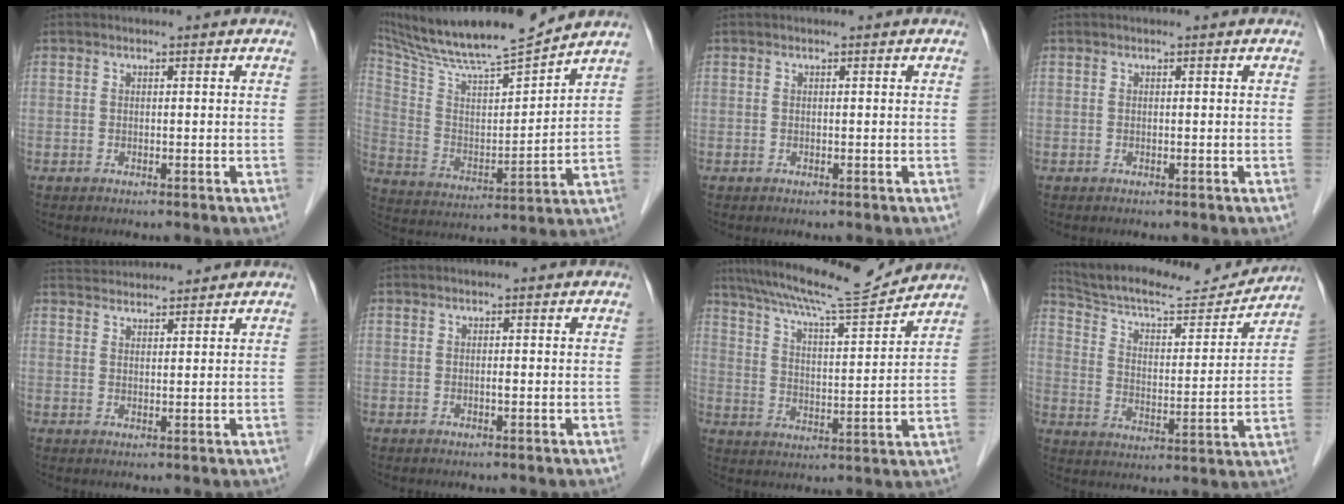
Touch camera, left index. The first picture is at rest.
{"total": 16.7, "force": [15.3, -0.4, 6.6], "torque": [-0.127, -0.007, 0.265]}
{"total": 0.0}
{"total": 0.0}
{"total": 7.1, "force": [6.9, 0.7, 1.5], "torque": [-0.030, 0.034, 0.109]}
{"total": 0.0}
{"total": 14.3, "force": [13.3, -0.2, 5.3], "torque": [-0.099, 0.001, 0.208]}
{"total": 18.1, "force": [17.3, 2.3, 5.1], "torque": [-0.092, -0.008, 0.260]}